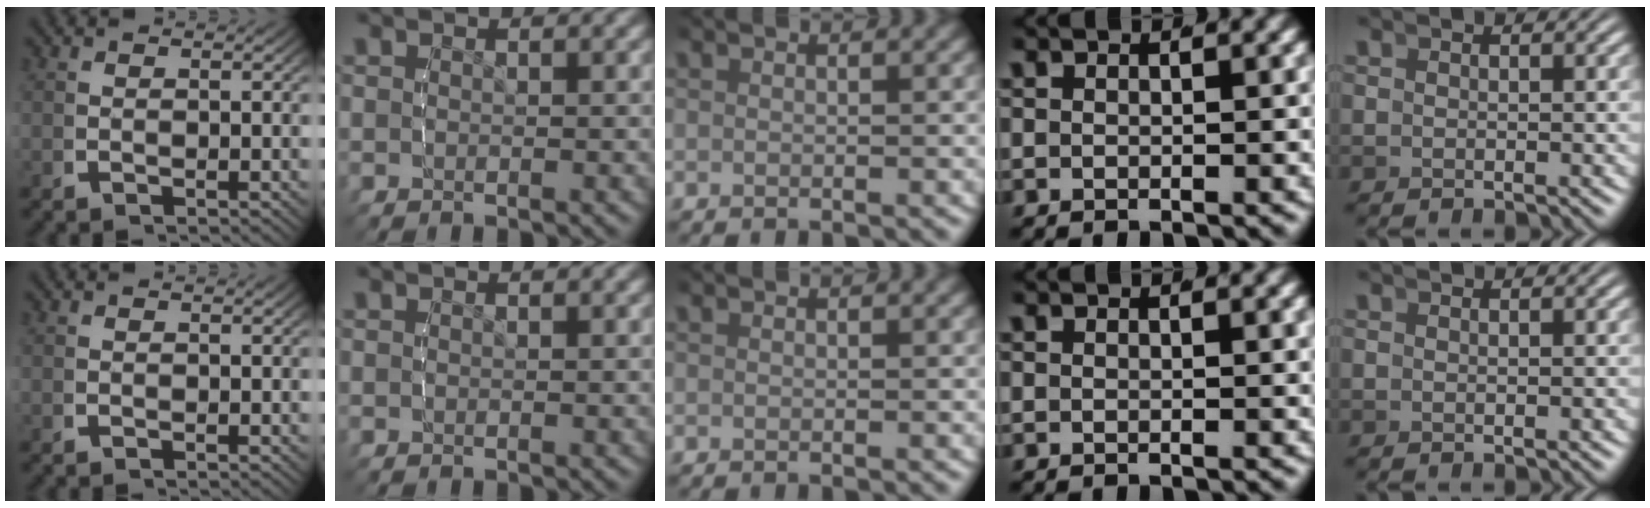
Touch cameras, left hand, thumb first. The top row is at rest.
{"little": {"total": 0.6, "force": [0.5, -0.4, -0.1], "torque": [0.012, 0.005, 0.008]}}